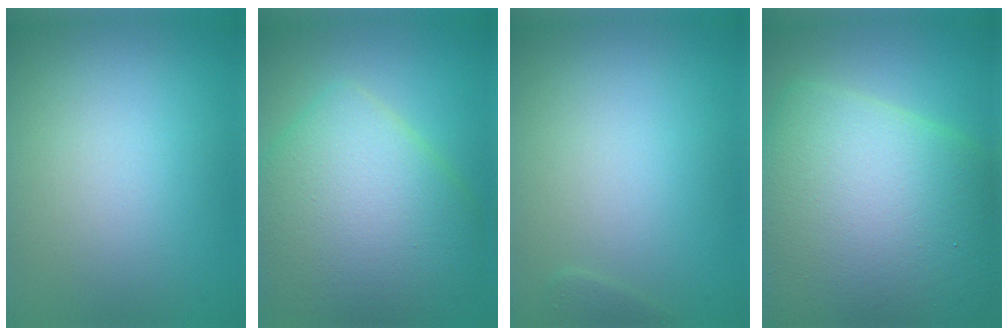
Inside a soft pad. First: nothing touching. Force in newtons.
{"total": 9.7, "press": 9.7, "slide": 0.4}
{"total": 0.5, "press": 0.5, "slide": 0.0}
{"total": 14.8, "press": 14.8, "slide": 0.4}